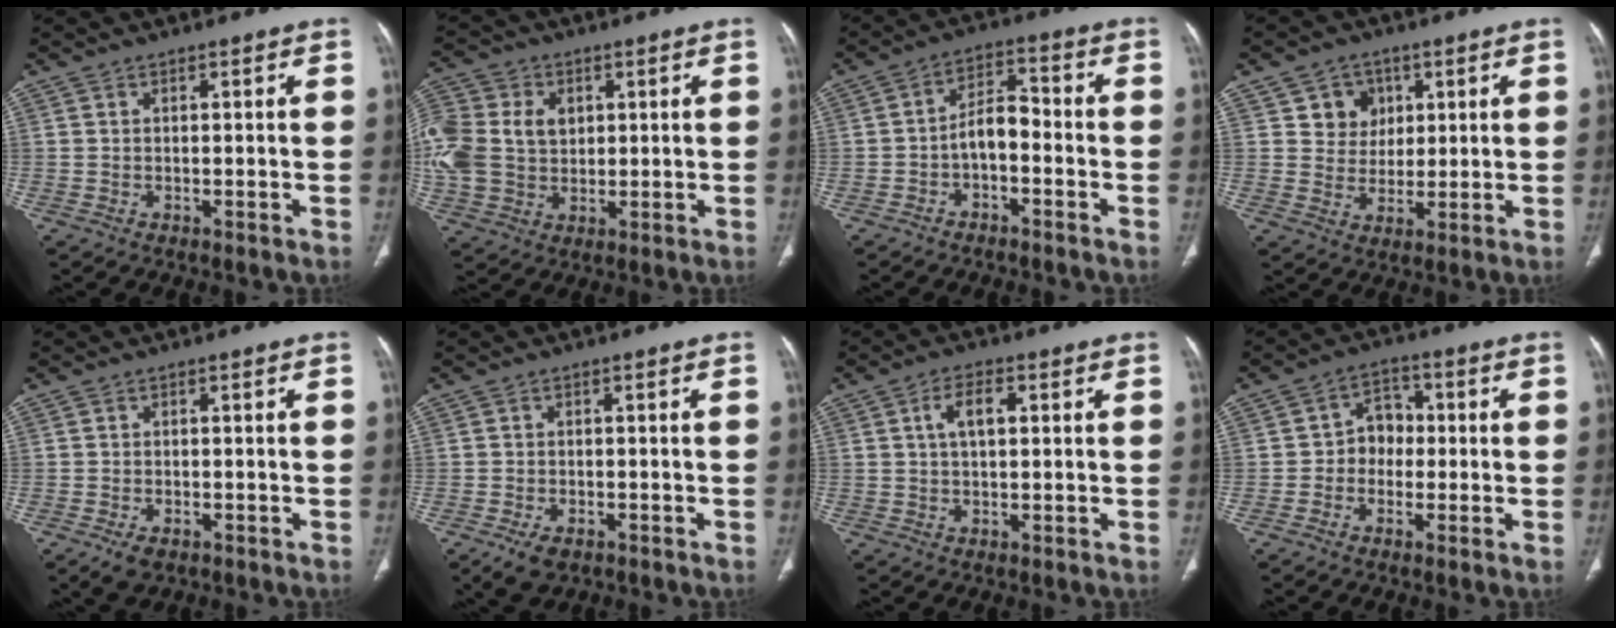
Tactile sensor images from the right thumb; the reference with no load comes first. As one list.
[{"total": 21.8, "force": [3.5, 17.2, 13.0], "torque": [-0.332, 0.033, 0.080]}, {"total": 5.8, "force": [-2.1, 3.1, 4.4], "torque": [-0.068, 0.041, -0.044]}, {"total": 6.6, "force": [2.5, 6.0, 1.3], "torque": [0.015, -0.005, 0.042]}, {"total": 3.5, "force": [-2.0, 2.0, 2.0], "torque": [-0.036, 0.000, -0.027]}, {"total": 4.8, "force": [-2.8, 2.8, 2.7], "torque": [-0.048, 0.001, -0.042]}, {"total": 4.8, "force": [1.1, 2.3, 4.1], "torque": [-0.073, 0.002, 0.017]}, {"total": 5.6, "force": [-0.7, 4.8, 2.9], "torque": [-0.013, 0.025, -0.025]}]